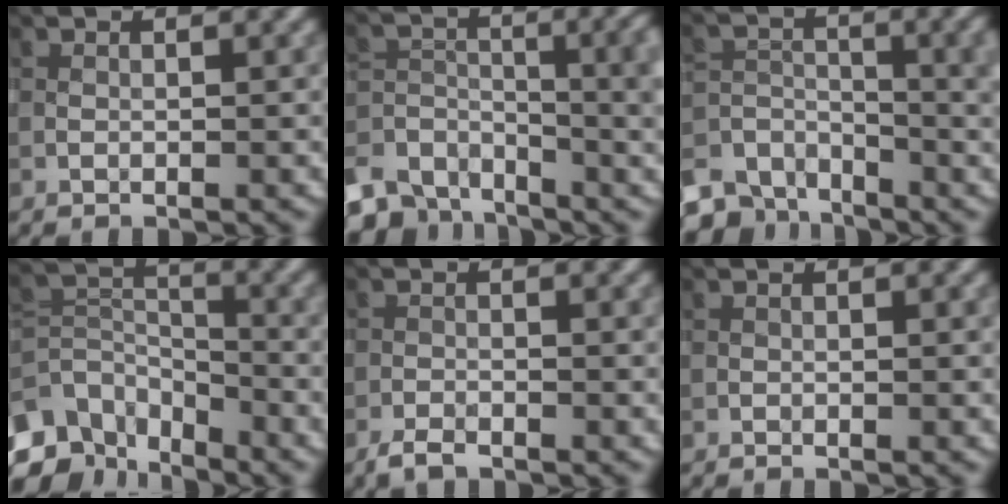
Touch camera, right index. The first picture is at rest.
{"total": 9.3, "force": [-5.9, 5.4, 4.7], "torque": [-0.079, -0.016, -0.102]}
{"total": 7.5, "force": [-5.1, 4.0, 3.7], "torque": [-0.066, -0.017, -0.100]}
{"total": 6.8, "force": [-4.3, 4.2, 3.2], "torque": [-0.063, -0.006, -0.089]}
{"total": 1.2, "force": [-1.2, 0.2, 0.3], "torque": [-0.010, -0.003, -0.027]}
{"total": 0.0}